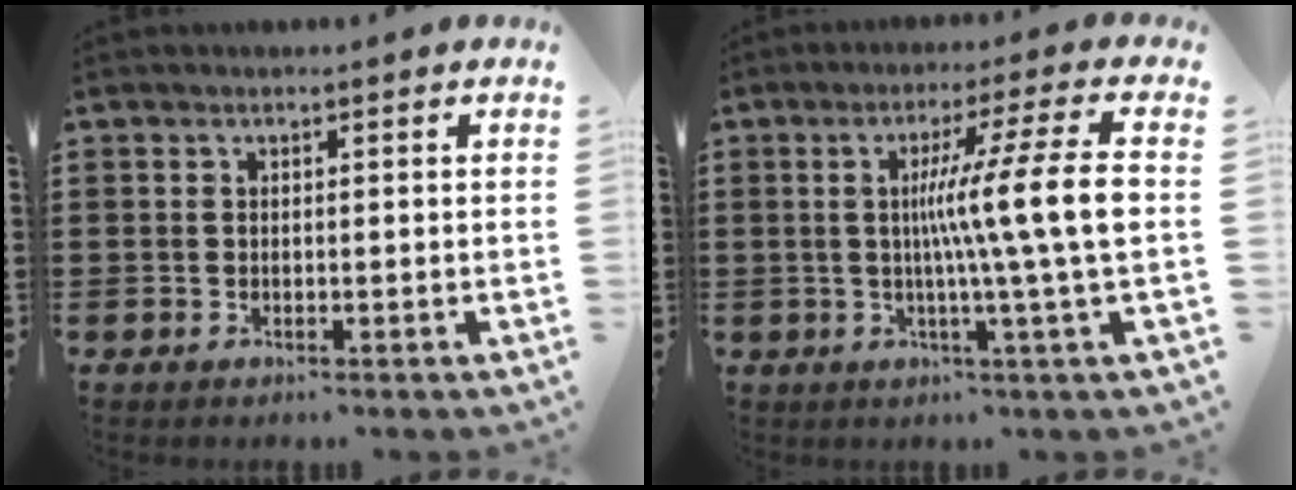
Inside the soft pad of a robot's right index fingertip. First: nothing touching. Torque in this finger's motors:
{"motor_torque": [1.84, -0.30, 0.97, 0.21]}